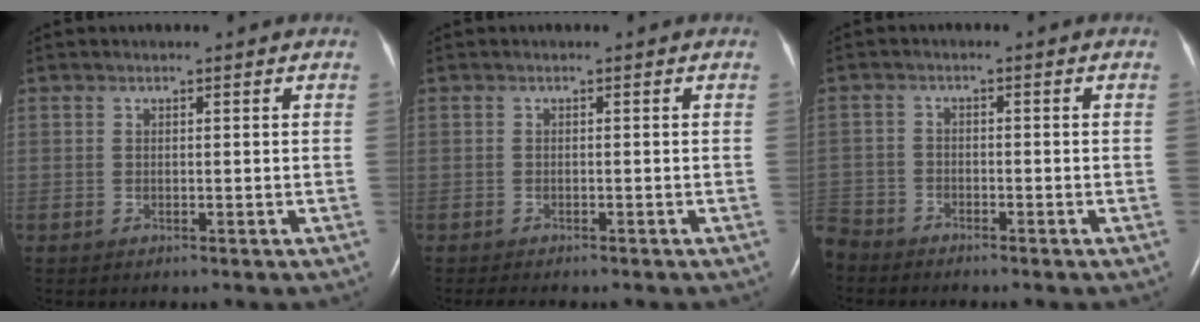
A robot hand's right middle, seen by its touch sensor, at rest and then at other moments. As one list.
[{"total": 3.4, "force": [-2.9, 0.9, 1.7], "torque": [-0.026, -0.009, -0.033]}, {"total": 4.6, "force": [-4.3, 1.6, 0.0], "torque": [0.006, -0.007, -0.089]}]